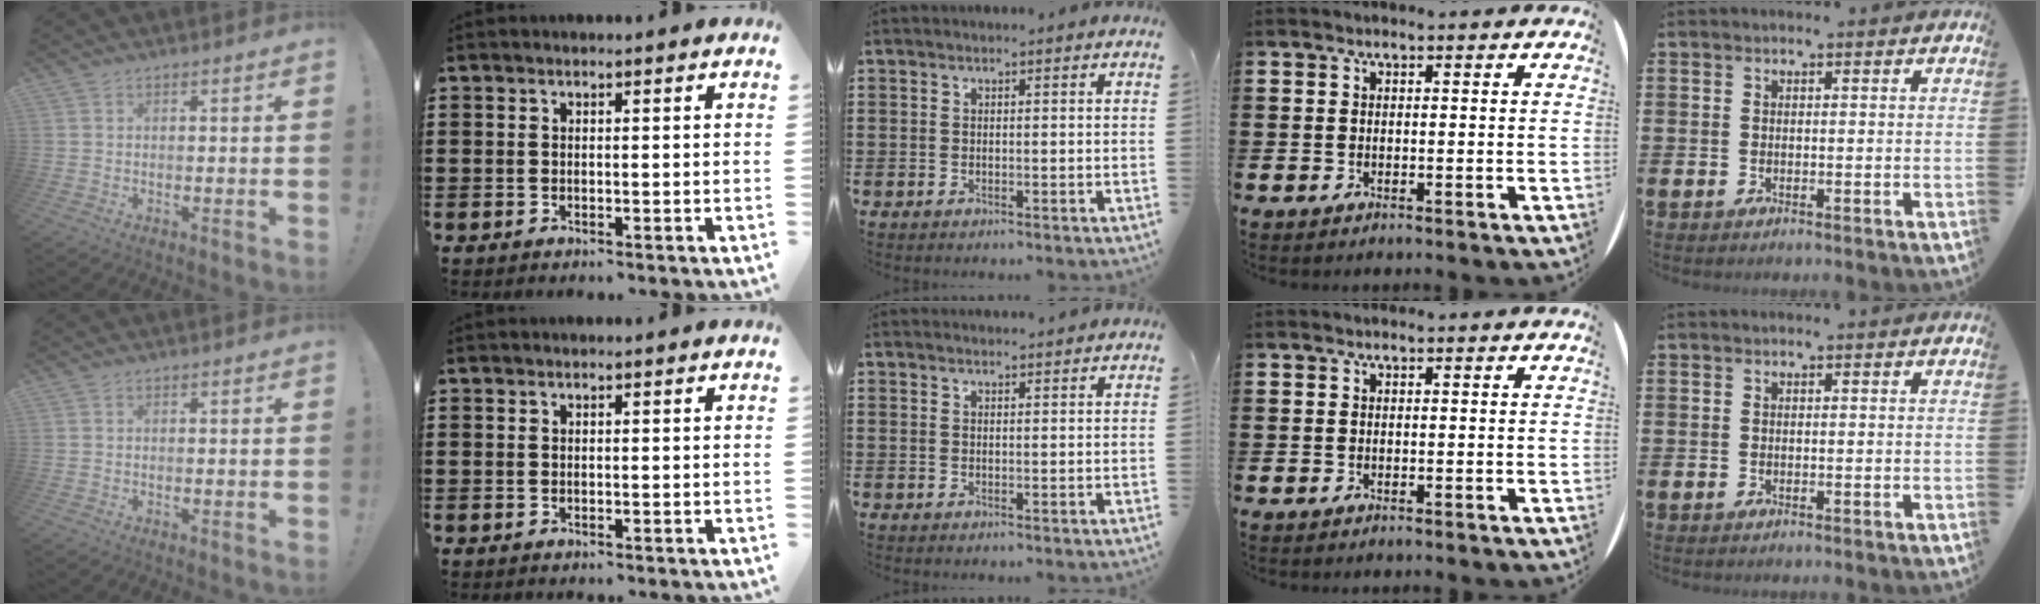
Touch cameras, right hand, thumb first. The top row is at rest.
{"middle": {"total": 1.2, "force": [1.2, -0.1, 0.0], "torque": [-0.003, -0.003, 0.024]}}